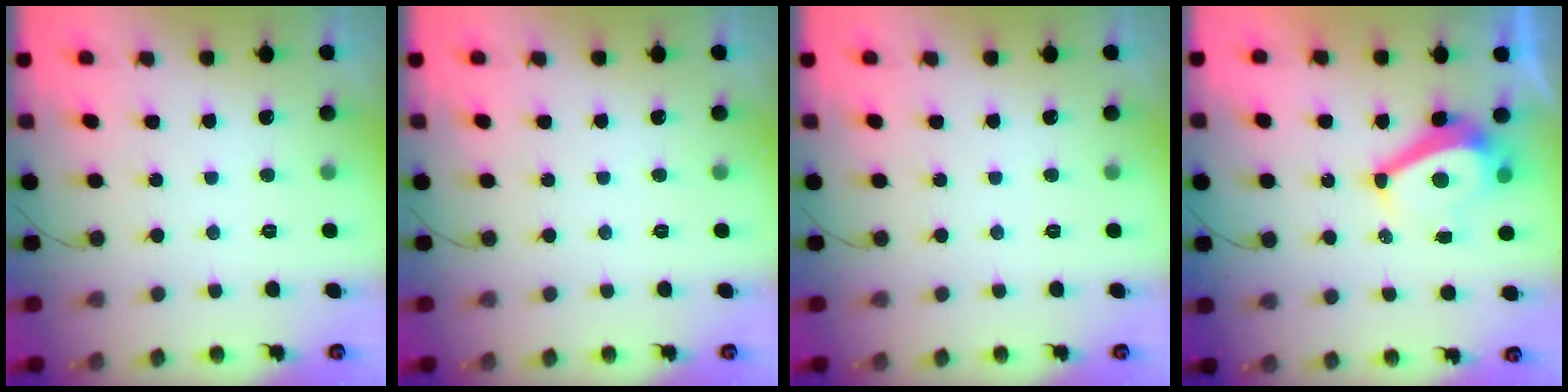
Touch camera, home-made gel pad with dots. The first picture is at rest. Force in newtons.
{"total": 0.0}
{"total": 0.0}
{"total": 7.8, "press": 7.8, "slide": 0.5}